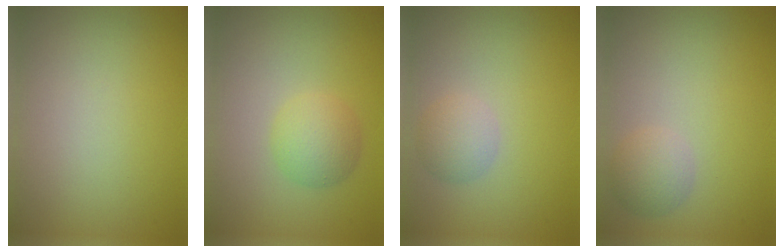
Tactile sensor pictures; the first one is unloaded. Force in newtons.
{"total": 2.8, "press": 2.8, "slide": 0.1}
{"total": 2.2, "press": 2.2, "slide": 0.1}
{"total": 2.2, "press": 2.2, "slide": 0.1}